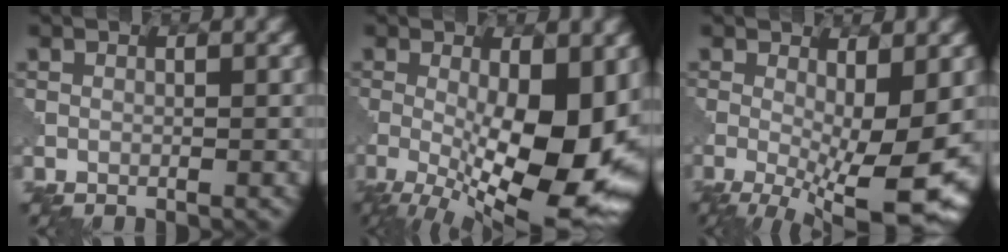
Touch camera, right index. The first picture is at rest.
{"total": 14.8, "force": [-2.6, 5.4, 13.5], "torque": [-0.205, -0.018, -0.034]}
{"total": 10.6, "force": [-2.1, 3.0, 10.0], "torque": [-0.165, -0.020, -0.027]}